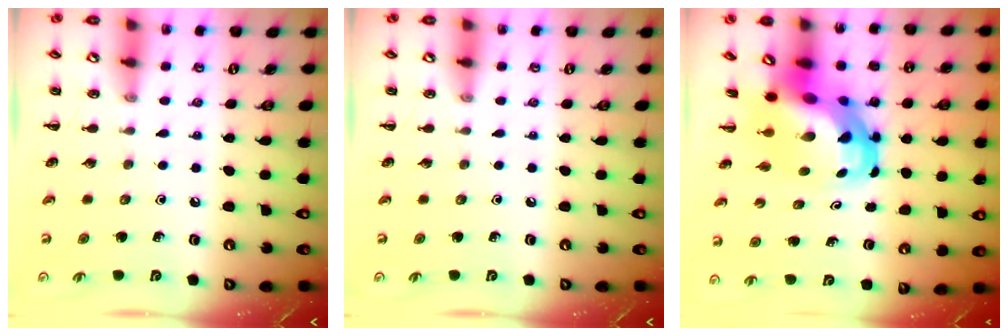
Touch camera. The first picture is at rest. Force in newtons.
{"total": 0.0}
{"total": 8.6, "press": 8.3, "slide": 2.2}